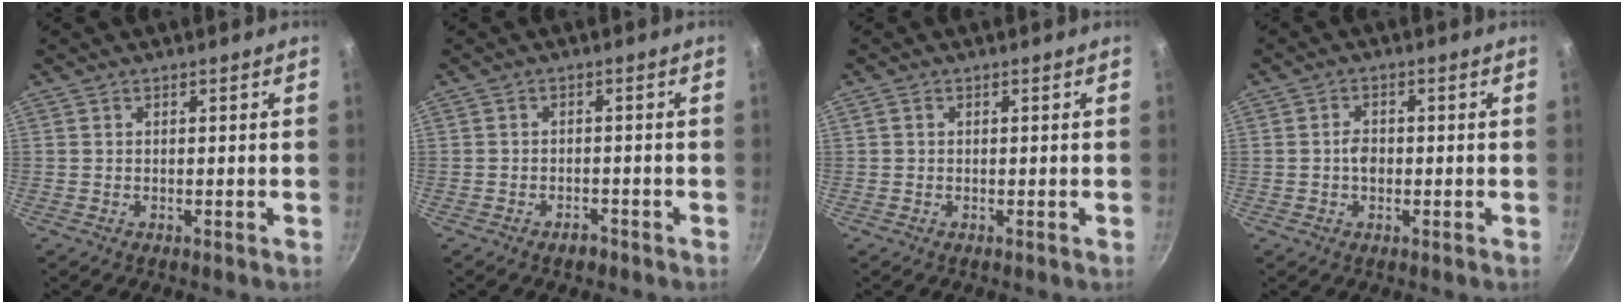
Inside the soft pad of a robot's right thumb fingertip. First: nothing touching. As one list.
[{"total": 2.2, "force": [-1.5, 1.2, 1.0], "torque": [-0.013, 0.015, -0.021]}, {"total": 0.6, "force": [0.1, 0.5, 0.3], "torque": [-0.003, 0.004, 0.001]}, {"total": 2.8, "force": [-0.3, 2.0, 1.9], "torque": [-0.022, 0.010, -0.006]}]